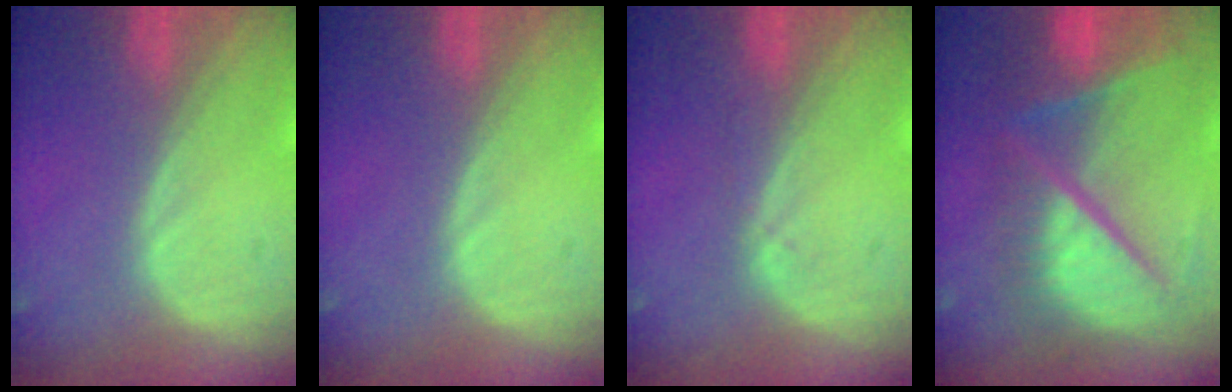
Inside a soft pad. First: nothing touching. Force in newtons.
{"total": 0.0}
{"total": 0.9, "press": 0.8, "slide": 0.2}
{"total": 10.7, "press": 10.6, "slide": 1.4}